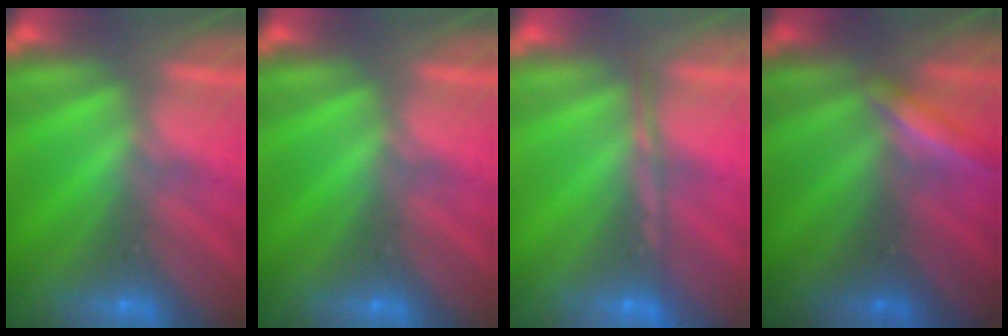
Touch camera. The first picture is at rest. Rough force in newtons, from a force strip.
{"total": 0.0}
{"total": 1.6}
{"total": 1.9}